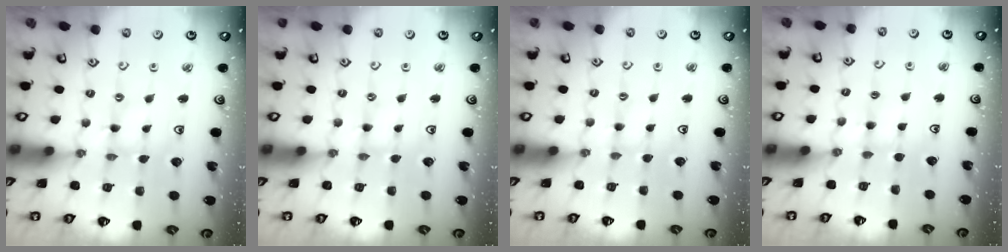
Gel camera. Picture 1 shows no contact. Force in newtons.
{"total": 0.5, "press": 0.5, "slide": 0.2}
{"total": 1.5, "press": 1.4, "slide": 0.3}
{"total": 4.3, "press": 4.3, "slide": 0.5}